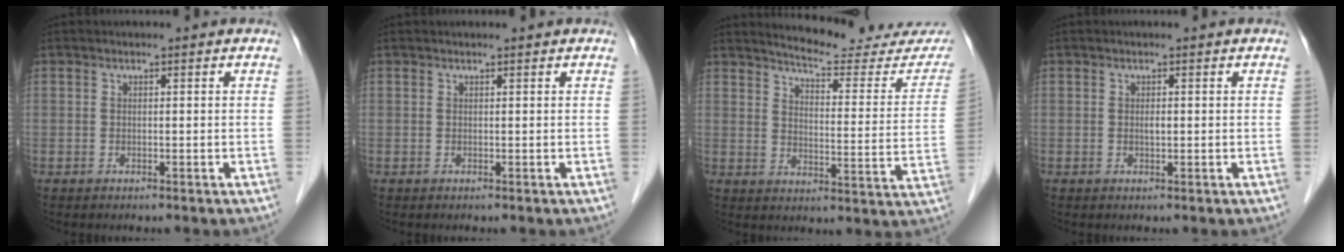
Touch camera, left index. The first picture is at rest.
{"total": 0.9, "force": [0.8, -0.1, 0.4], "torque": [-0.004, 0.008, 0.011]}
{"total": 19.3, "force": [18.3, 2.7, 5.6], "torque": [-0.063, -0.077, 0.214]}
{"total": 0.7, "force": [-0.1, 0.2, 0.7], "torque": [-0.011, -0.003, -0.004]}